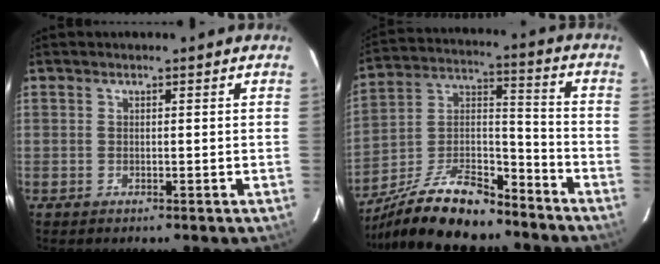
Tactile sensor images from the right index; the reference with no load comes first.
{"total": 16.3, "force": [-14.2, 3.5, 7.3], "torque": [-0.139, 0.012, -0.257]}